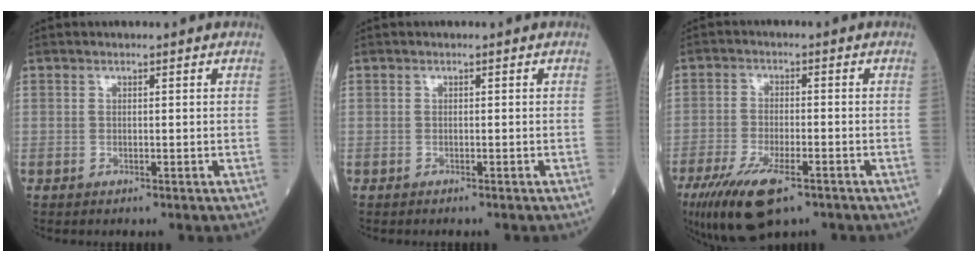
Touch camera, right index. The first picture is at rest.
{"total": 0.7, "force": [-0.6, 0.0, 0.3], "torque": [-0.004, -0.001, -0.010]}
{"total": 10.8, "force": [-6.7, 3.2, 7.8], "torque": [-0.148, -0.022, -0.115]}